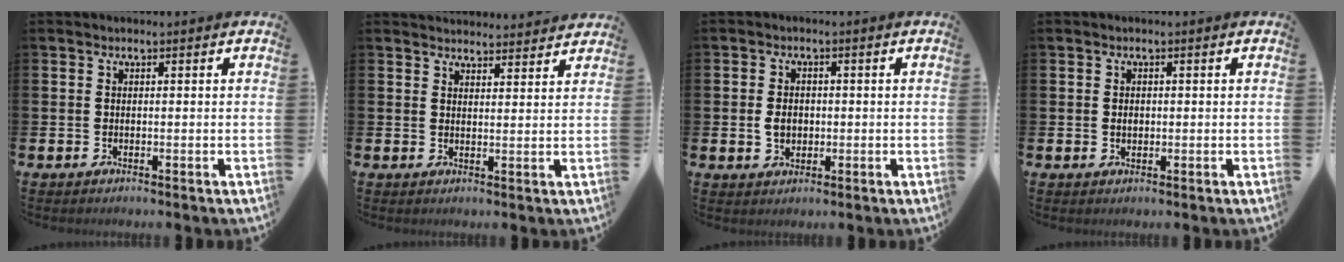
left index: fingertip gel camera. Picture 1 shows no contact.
{"total": 3.4, "force": [3.3, 0.5, -0.1], "torque": [0.003, -0.021, 0.060]}
{"total": 3.0, "force": [-0.1, 2.2, 1.9], "torque": [-0.017, -0.001, -0.009]}
{"total": 1.1, "force": [0.1, 0.8, 0.6], "torque": [0.000, 0.002, -0.003]}